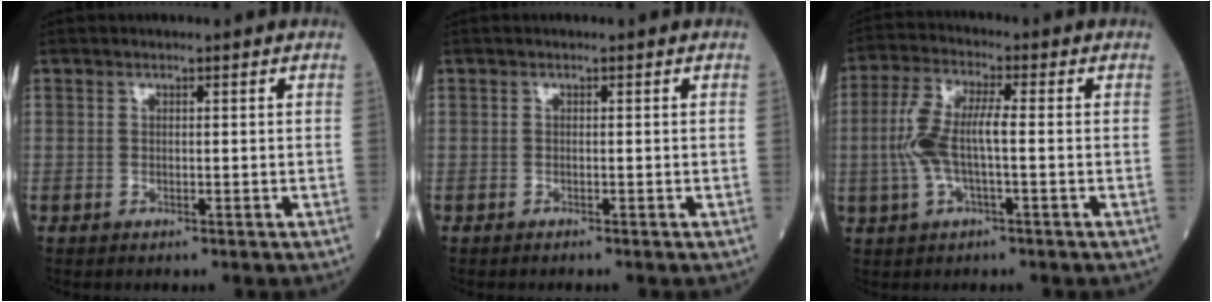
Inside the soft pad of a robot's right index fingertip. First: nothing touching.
{"total": 0.7, "force": [-0.6, -0.1, 0.3], "torque": [0.000, 0.001, -0.008]}
{"total": 8.8, "force": [-0.7, 2.0, 8.6], "torque": [-0.194, 0.017, -0.016]}